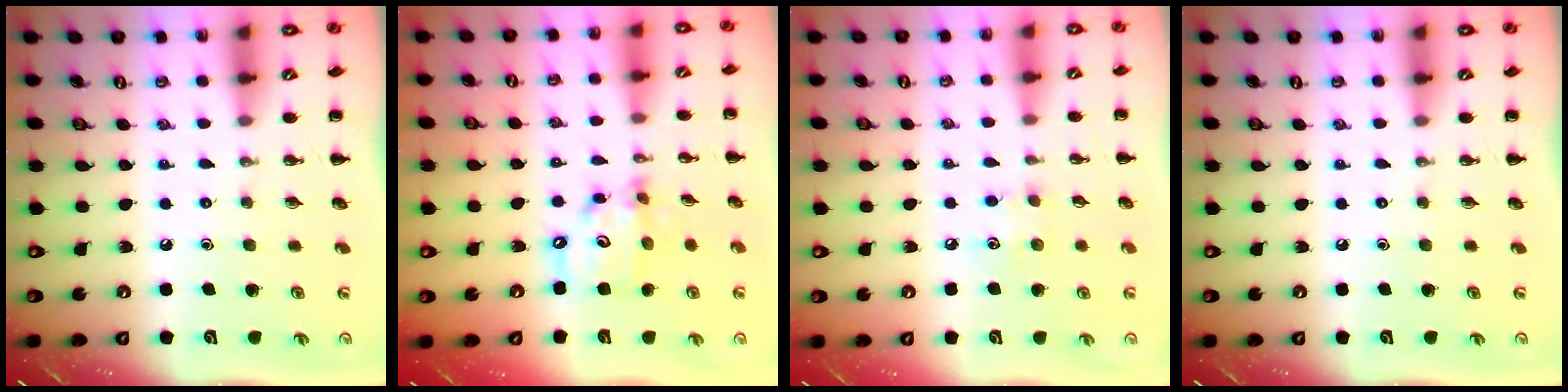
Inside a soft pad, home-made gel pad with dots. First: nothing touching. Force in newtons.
{"total": 11.4, "press": 11.1, "slide": 2.5}
{"total": 5.5, "press": 5.3, "slide": 1.3}
{"total": 0.0}